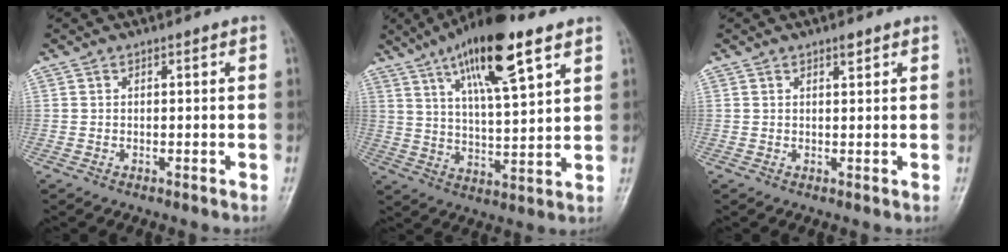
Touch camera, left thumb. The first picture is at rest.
{"total": 17.2, "force": [9.6, 4.5, 13.6], "torque": [-0.214, -0.029, 0.165]}
{"total": 1.4, "force": [1.0, 0.5, 0.9], "torque": [-0.011, -0.005, 0.016]}